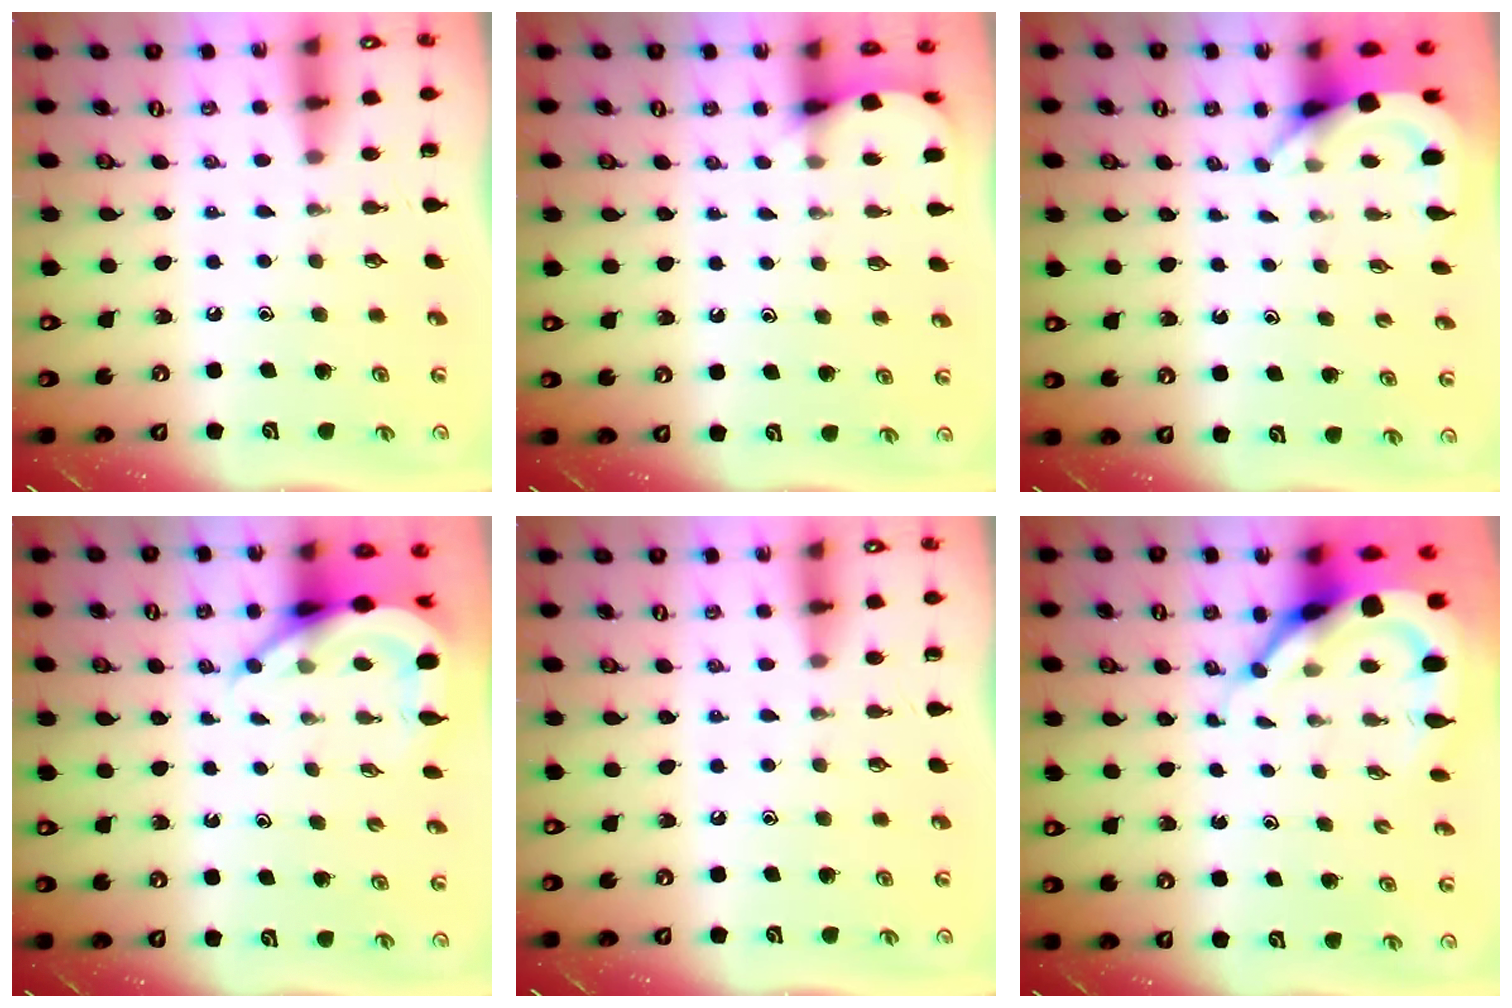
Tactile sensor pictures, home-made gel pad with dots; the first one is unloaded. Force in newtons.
{"total": 4.6, "press": 4.5, "slide": 0.5}
{"total": 3.9, "press": 3.8, "slide": 0.3}
{"total": 7.1, "press": 7.1, "slide": 0.7}
{"total": 0.0}
{"total": 9.1, "press": 9.0, "slide": 0.9}